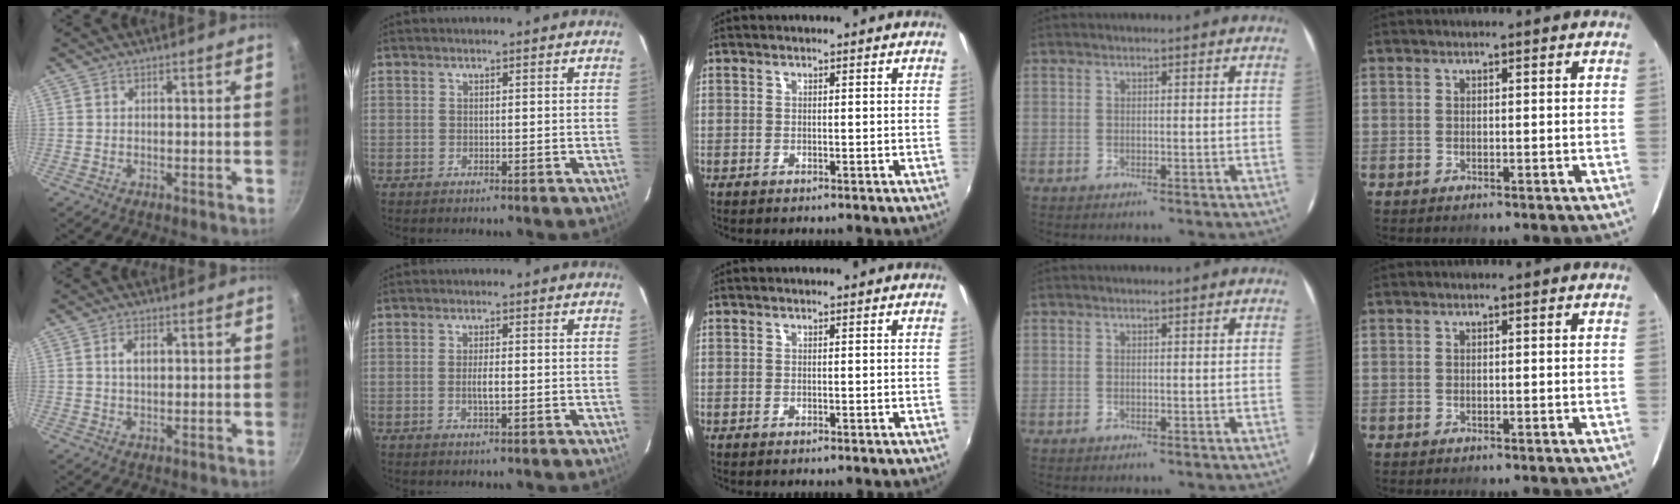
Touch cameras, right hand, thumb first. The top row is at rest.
{"thumb": {"total": 3.1, "force": [0.7, 1.9, 2.4], "torque": [-0.031, 0.003, 0.013]}, "index": {"total": 2.4, "force": [-0.4, 0.7, 2.3], "torque": [-0.042, -0.004, -0.007]}}